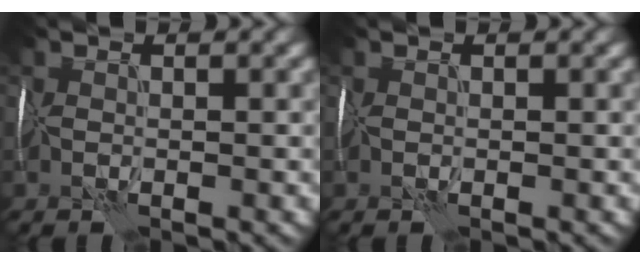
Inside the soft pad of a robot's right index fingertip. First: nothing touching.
{"total": 0.0}